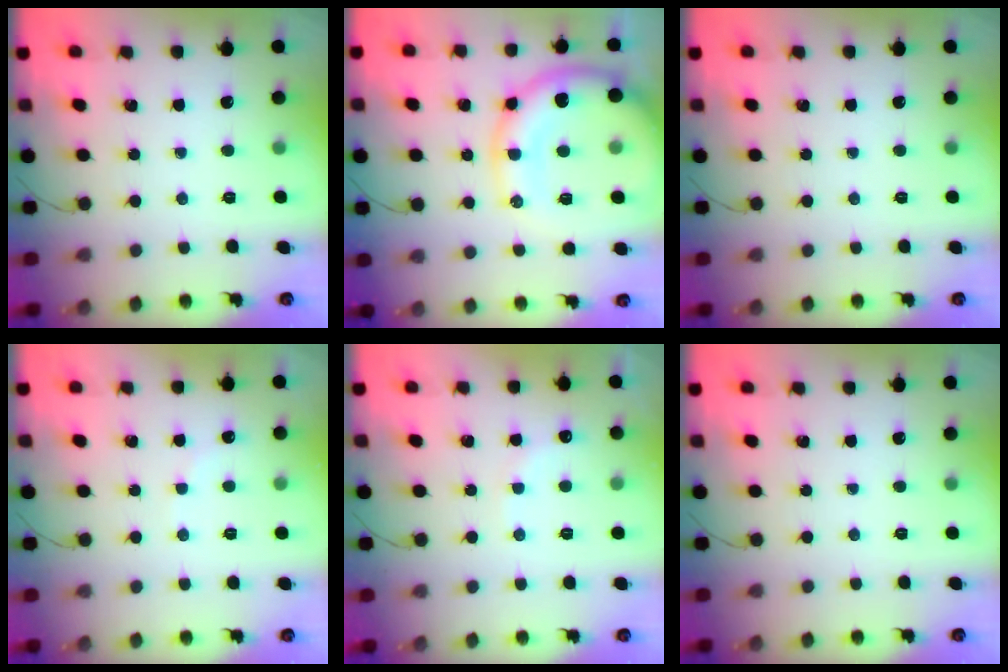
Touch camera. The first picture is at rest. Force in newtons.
{"total": 16.8, "press": 16.7, "slide": 1.4}
{"total": 0.0}
{"total": 3.7, "press": 3.7, "slide": 0.5}
{"total": 6.9, "press": 6.7, "slide": 1.4}
{"total": 0.0}